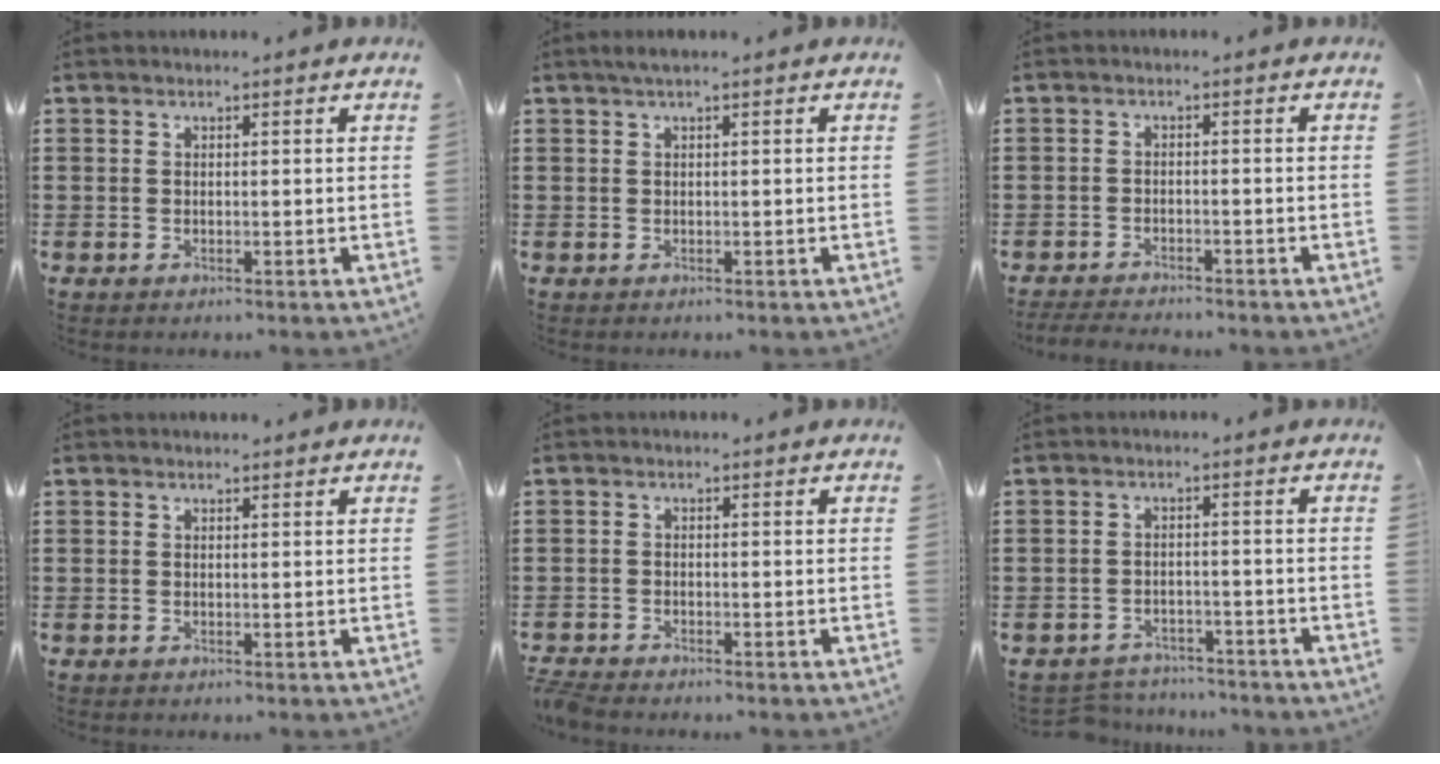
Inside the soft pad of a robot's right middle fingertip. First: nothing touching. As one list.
[{"total": 0.8, "force": [0.3, 0.3, 0.7], "torque": [-0.013, 0.004, 0.004]}, {"total": 2.6, "force": [-2.6, 0.3, 0.2], "torque": [-0.007, 0.001, -0.055]}, {"total": 0.0}, {"total": 1.6, "force": [-1.6, 0.1, 0.2], "torque": [-0.015, -0.002, -0.036]}, {"total": 3.3, "force": [-3.2, 0.6, -0.2], "torque": [-0.005, 0.001, -0.071]}]